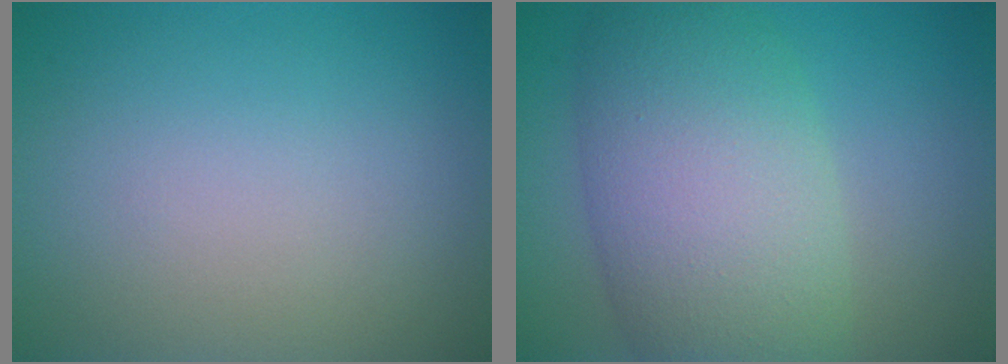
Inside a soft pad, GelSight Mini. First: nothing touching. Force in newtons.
{"total": 9.8, "press": 9.8, "slide": 0.3}